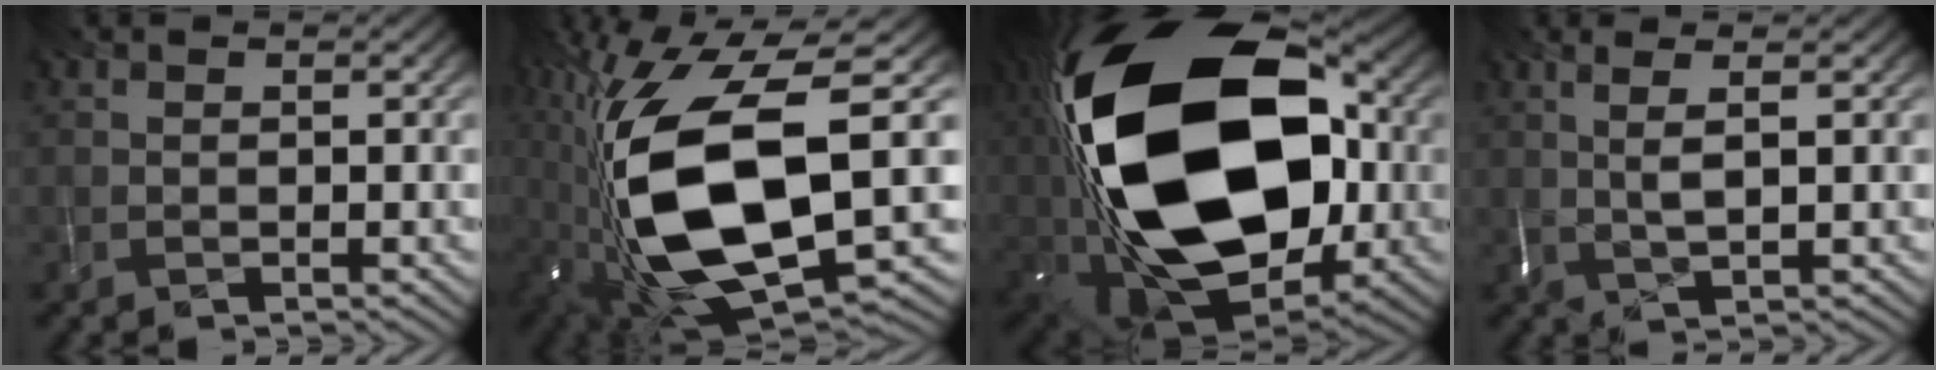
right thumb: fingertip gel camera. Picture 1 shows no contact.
{"total": 19.3, "force": [-2.5, 9.2, 16.8], "torque": [-0.370, -0.041, -0.027]}
{"total": 25.0, "force": [0.7, 15.0, 20.0], "torque": [-0.411, -0.034, 0.000]}
{"total": 3.3, "force": [1.2, 0.4, 3.1], "torque": [-0.068, 0.002, 0.027]}